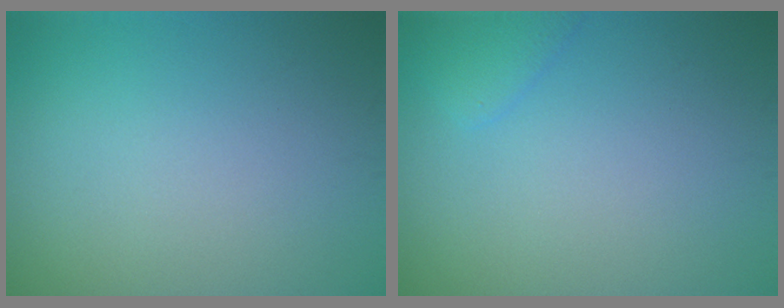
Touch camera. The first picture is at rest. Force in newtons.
{"total": 1.6, "press": 1.6, "slide": 0.2}